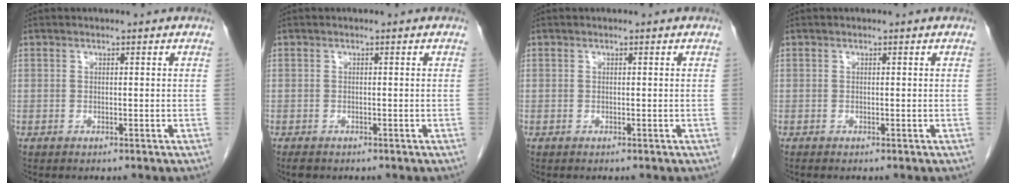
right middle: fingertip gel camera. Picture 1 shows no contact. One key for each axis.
{"total": 1.5, "fx": -1.2, "fy": 0.7, "fz": 0.7, "tx": -0.017, "ty": -0.003, "tz": -0.016}
{"total": 0.5, "fx": -0.4, "fy": 0.0, "fz": 0.3, "tx": -0.002, "ty": 0.001, "tz": -0.003}
{"total": 0.0}